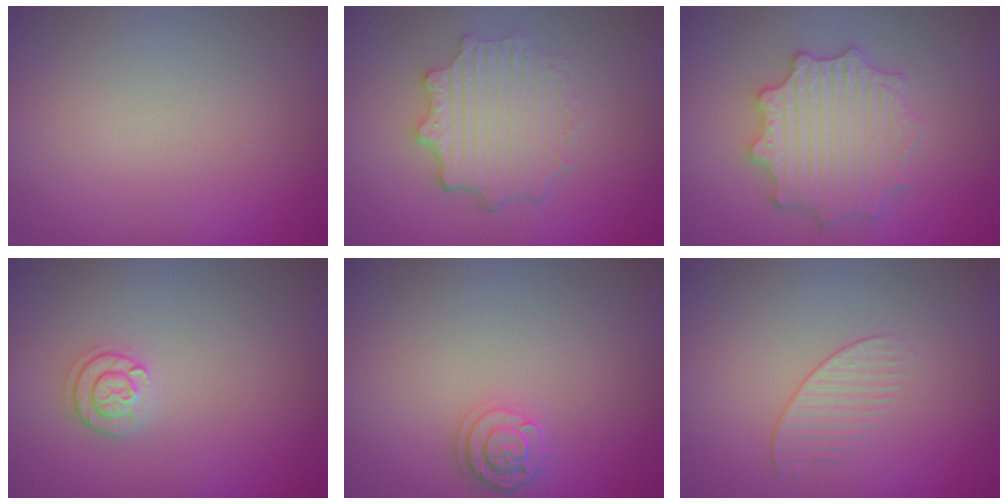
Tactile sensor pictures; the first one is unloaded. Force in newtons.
{"total": 4.4, "press": 3.6, "slide": 2.5}
{"total": 5.5, "press": 5.4, "slide": 1.0}
{"total": 1.7, "press": 1.6, "slide": 0.4}
{"total": 2.1, "press": 1.8, "slide": 0.9}
{"total": 1.2, "press": 0.6, "slide": 1.0}